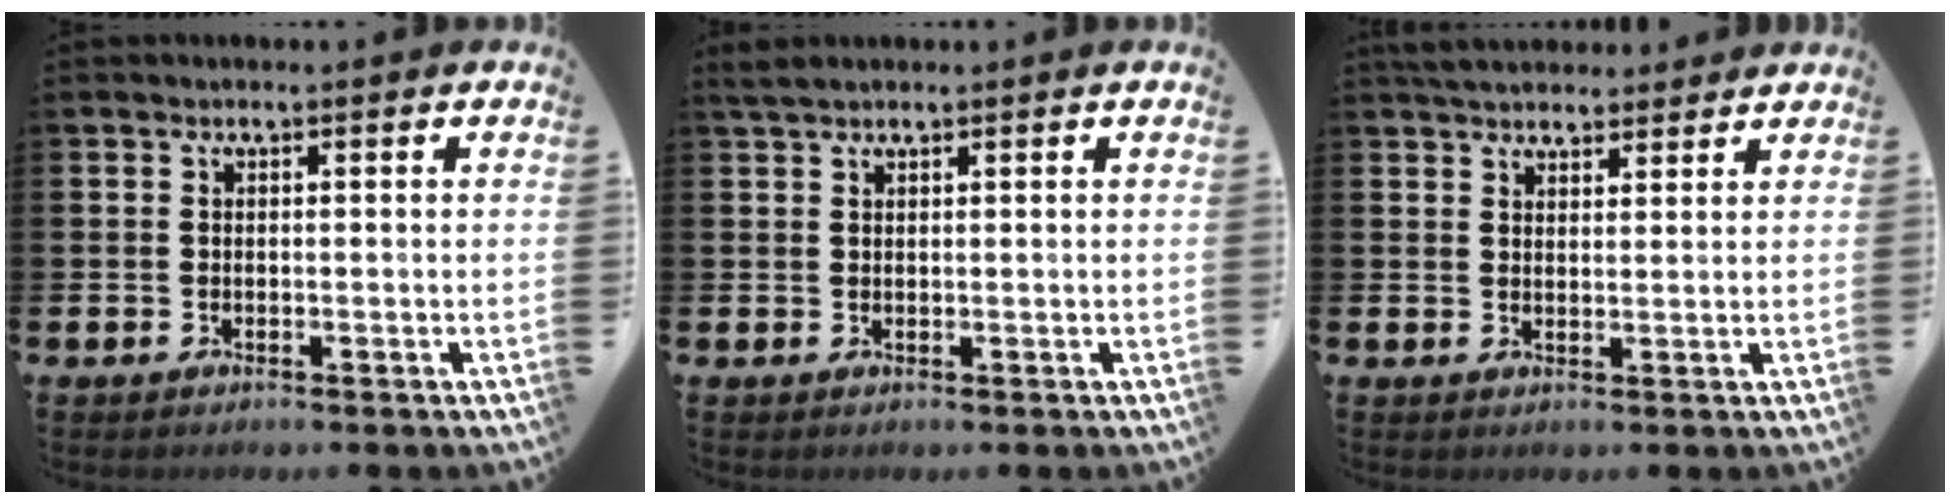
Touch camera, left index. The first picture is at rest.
{"total": 1.5, "force": [1.4, 0.4, 0.6], "torque": [-0.012, 0.003, 0.025]}
{"total": 3.9, "force": [3.8, 1.1, 0.3], "torque": [-0.010, -0.013, 0.071]}